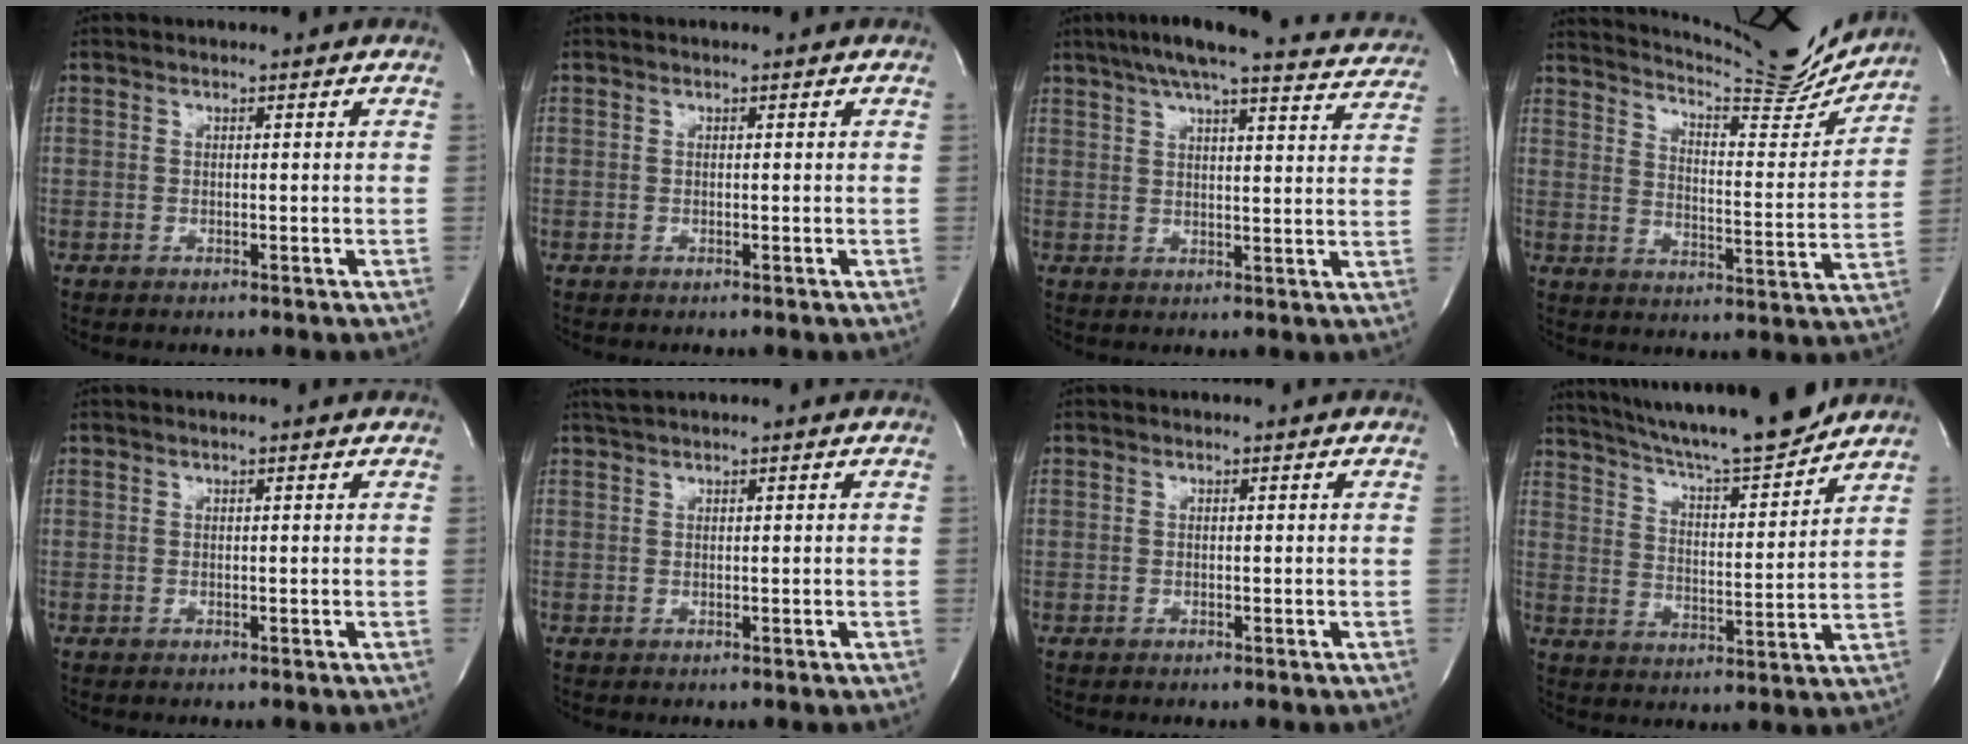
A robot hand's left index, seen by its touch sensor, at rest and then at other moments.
{"total": 0.0}
{"total": 22.1, "force": [20.0, 2.3, 9.0], "torque": [-0.134, -0.018, 0.240]}
{"total": 17.3, "force": [16.4, 1.3, 5.3], "torque": [-0.092, -0.064, 0.215]}
{"total": 1.2, "force": [1.0, -0.1, 0.6], "torque": [-0.011, 0.007, 0.012]}
{"total": 2.1, "force": [1.8, -0.3, 0.9], "torque": [-0.014, 0.016, 0.036]}
{"total": 0.0}
{"total": 17.2, "force": [15.3, 0.7, 7.8], "torque": [-0.132, -0.007, 0.238]}